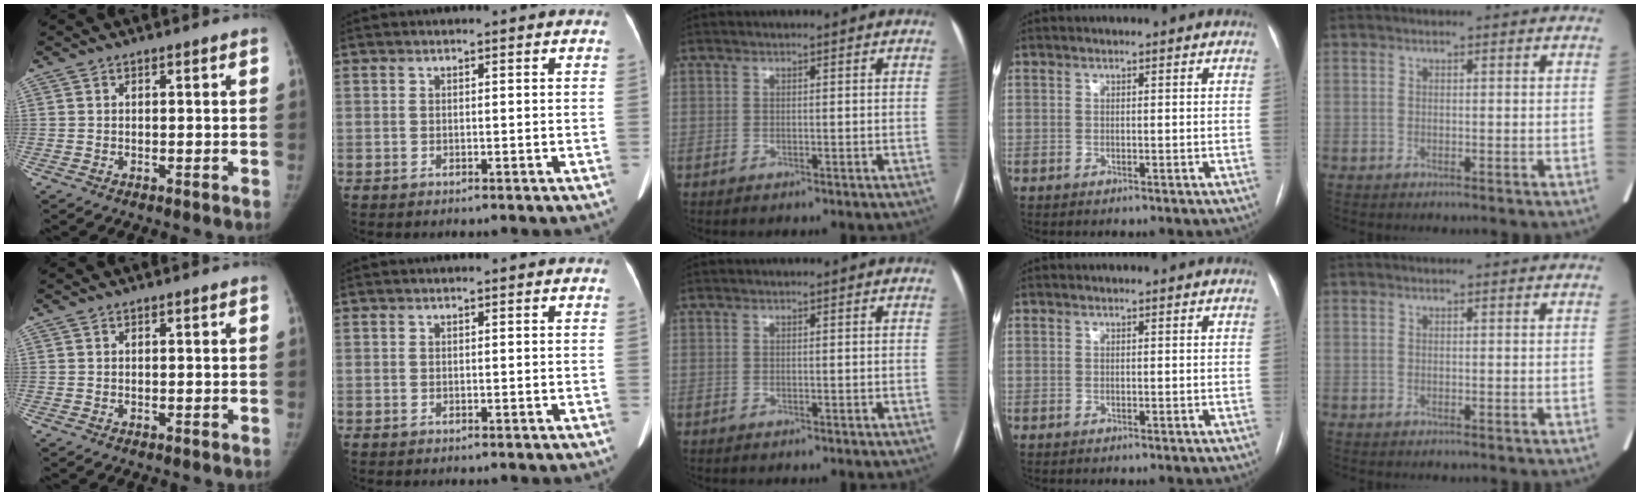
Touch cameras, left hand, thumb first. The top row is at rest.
{}